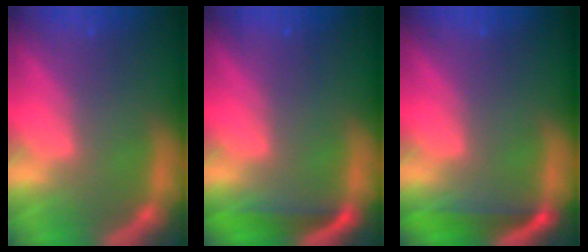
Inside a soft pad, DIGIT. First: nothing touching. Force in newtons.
{"total": 2.5}
{"total": 3.0}